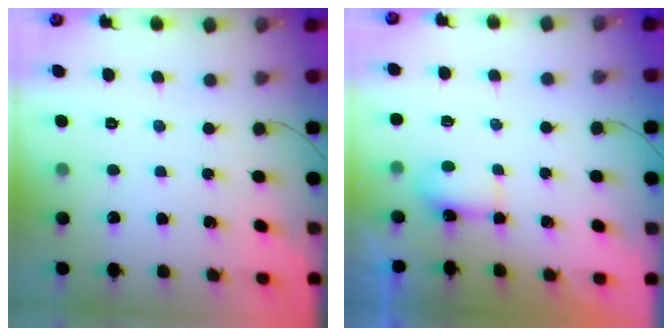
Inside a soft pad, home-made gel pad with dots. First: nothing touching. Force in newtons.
{"total": 3.8, "press": 3.7, "slide": 1.0}